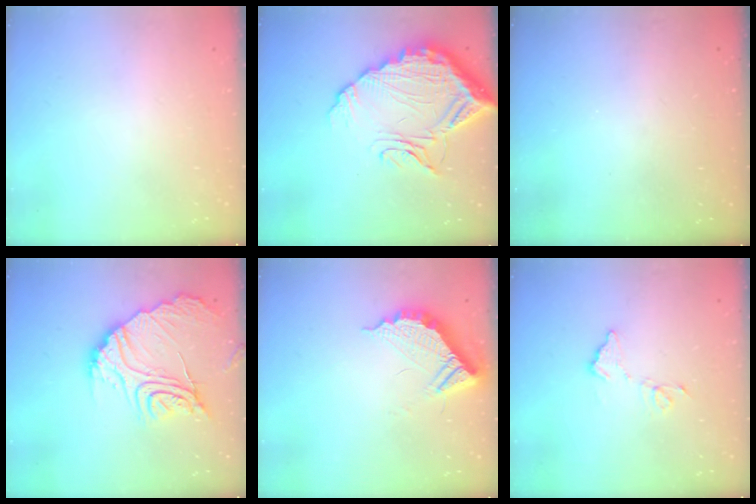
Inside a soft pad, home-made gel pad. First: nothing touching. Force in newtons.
{"total": 18.6, "press": 18.6, "slide": 1.7}
{"total": 3.0, "press": 3.0, "slide": 0.1}
{"total": 18.5, "press": 18.4, "slide": 1.9}
{"total": 11.2, "press": 11.2, "slide": 0.9}
{"total": 8.0, "press": 8.0, "slide": 0.4}